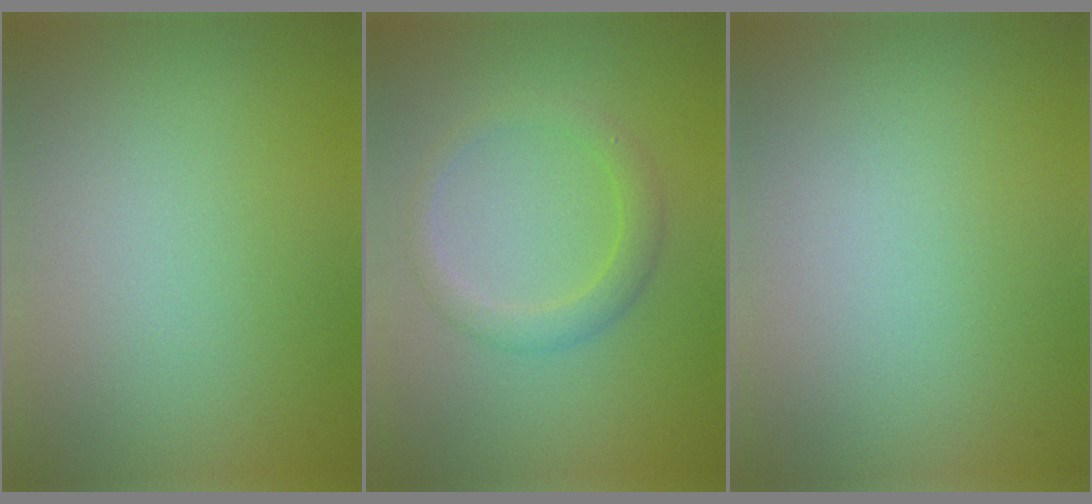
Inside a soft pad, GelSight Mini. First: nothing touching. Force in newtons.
{"total": 2.3, "press": 2.3, "slide": 0.1}
{"total": 0.0}